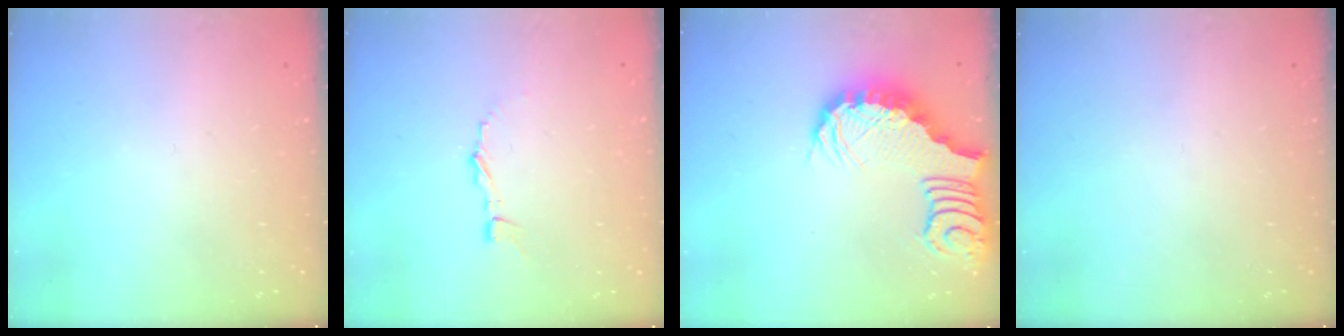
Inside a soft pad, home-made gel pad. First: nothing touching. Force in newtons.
{"total": 3.9, "press": 3.9, "slide": 0.4}
{"total": 4.3, "press": 4.3, "slide": 0.5}
{"total": 0.0}